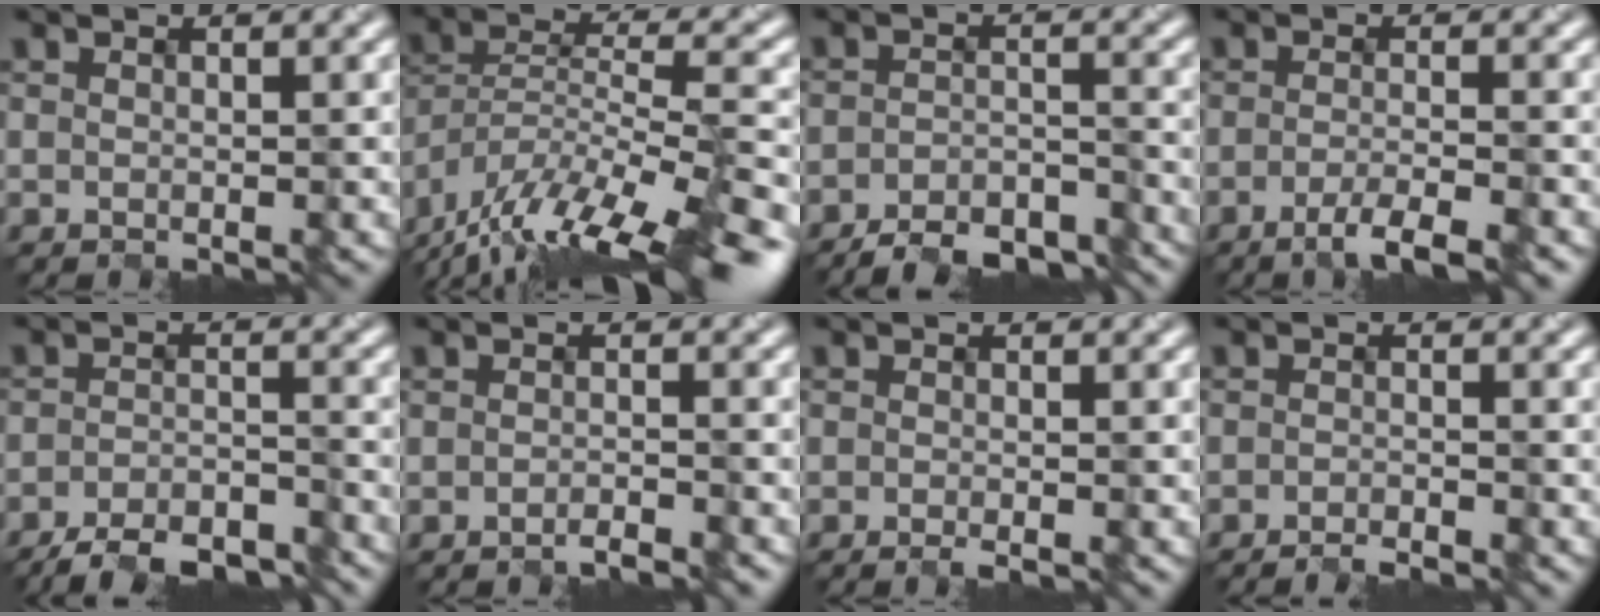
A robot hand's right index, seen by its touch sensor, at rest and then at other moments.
{"total": 15.7, "force": [-12.7, 3.0, 8.7], "torque": [-0.144, 0.009, -0.205]}
{"total": 5.7, "force": [-5.2, 1.2, 1.8], "torque": [-0.025, -0.006, -0.080]}
{"total": 3.2, "force": [-2.1, 0.5, 2.4], "torque": [-0.036, -0.003, -0.045]}
{"total": 6.1, "force": [-5.4, 1.2, 2.5], "torque": [-0.039, -0.006, -0.088]}
{"total": 1.6, "force": [-1.4, 0.1, 0.6], "torque": [-0.002, -0.001, -0.031]}
{"total": 1.0, "force": [-0.6, 0.1, 0.8], "torque": [-0.008, -0.002, -0.015]}
{"total": 1.7, "force": [-1.5, 0.1, 0.8], "torque": [-0.001, -0.003, -0.032]}